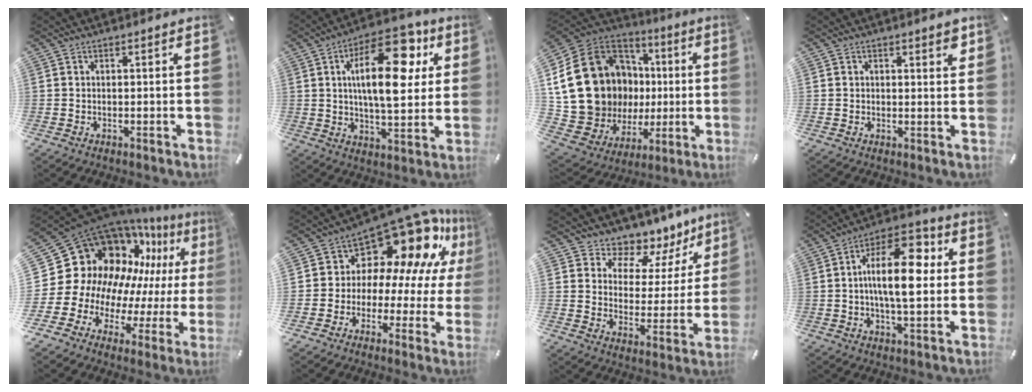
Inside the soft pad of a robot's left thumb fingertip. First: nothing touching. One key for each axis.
{"total": 20.8, "fx": 6.8, "fy": 9.7, "fz": 17.1, "tx": -0.274, "ty": -0.013, "tz": 0.102}
{"total": 23.3, "fx": 2.7, "fy": 19.6, "fz": 12.4, "tx": -0.266, "ty": -0.036, "tz": 0.089}
{"total": 1.8, "fx": 1.1, "fy": 1.1, "fz": 1.0, "tx": -0.006, "ty": -0.003, "tz": 0.015}
{"total": 19.7, "fx": 6.5, "fy": 15.9, "fz": 9.6, "tx": -0.150, "ty": -0.107, "tz": 0.159}
{"total": 15.3, "fx": 11.4, "fy": 8.0, "fz": 6.2, "tx": -0.100, "ty": -0.112, "tz": 0.193}
{"total": 8.4, "fx": 6.8, "fy": 5.0, "fz": 0.1, "tx": -0.003, "ty": -0.083, "tz": 0.118}
{"total": 15.5, "fx": 2.2, "fy": 7.0, "fz": 13.7, "tx": -0.232, "ty": -0.009, "tz": 0.029}